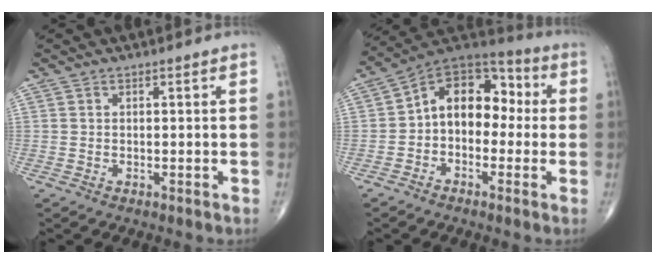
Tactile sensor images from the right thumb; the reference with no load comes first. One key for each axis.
{"total": 13.1, "fx": -0.2, "fy": 9.1, "fz": 9.4, "tx": -0.101, "ty": 0.050, "tz": -0.023}